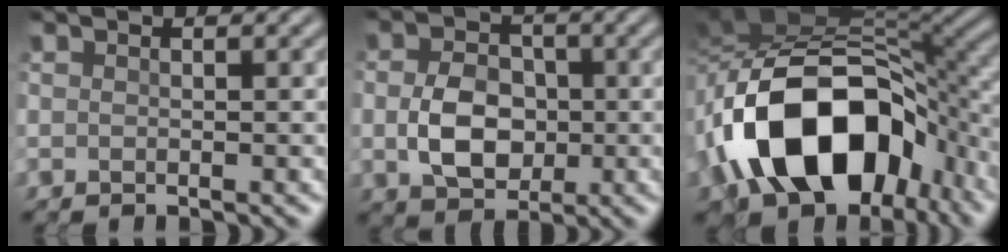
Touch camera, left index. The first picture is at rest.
{"total": 5.2, "force": [-0.6, 3.7, 3.6], "torque": [-0.080, -0.001, -0.008]}
{"total": 17.5, "force": [-4.9, 10.8, 12.8], "torque": [-0.246, 0.000, -0.076]}